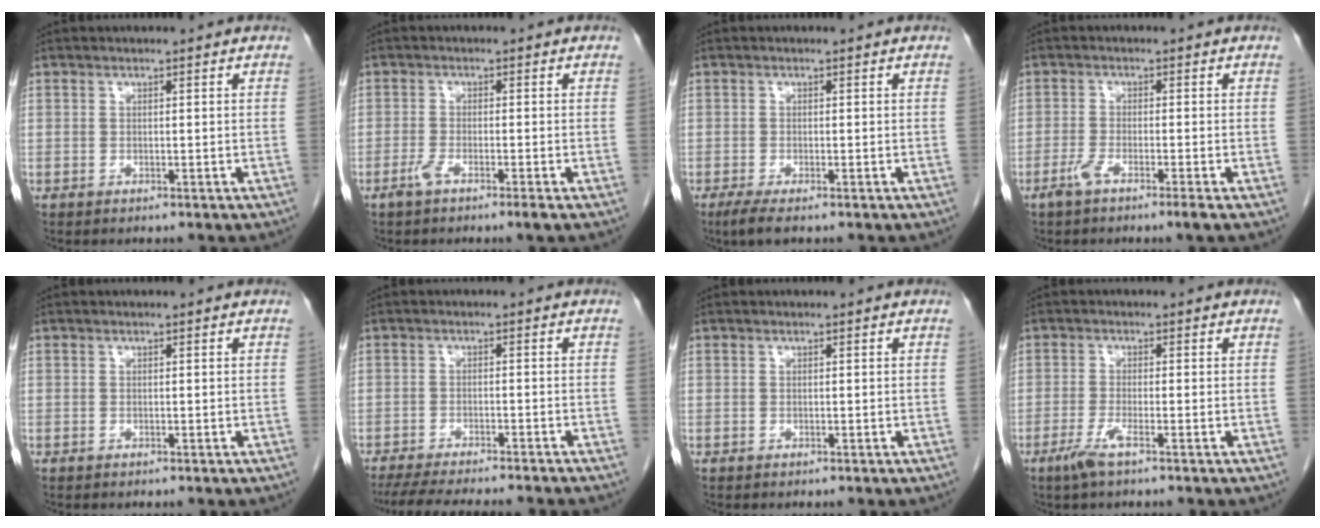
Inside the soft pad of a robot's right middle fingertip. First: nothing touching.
{"total": 2.9, "force": [-1.8, -0.1, 2.2], "torque": [-0.045, -0.006, -0.039]}
{"total": 2.4, "force": [-1.6, 0.3, 1.7], "torque": [-0.039, -0.009, -0.034]}
{"total": 3.3, "force": [-2.2, -0.2, 2.5], "torque": [-0.051, -0.007, -0.047]}
{"total": 0.0}
{"total": 14.8, "force": [-13.1, 1.2, 6.6], "torque": [-0.103, -0.025, -0.181]}
{"total": 0.0}
{"total": 3.0, "force": [-1.8, -0.1, 2.3], "torque": [-0.053, -0.008, -0.040]}